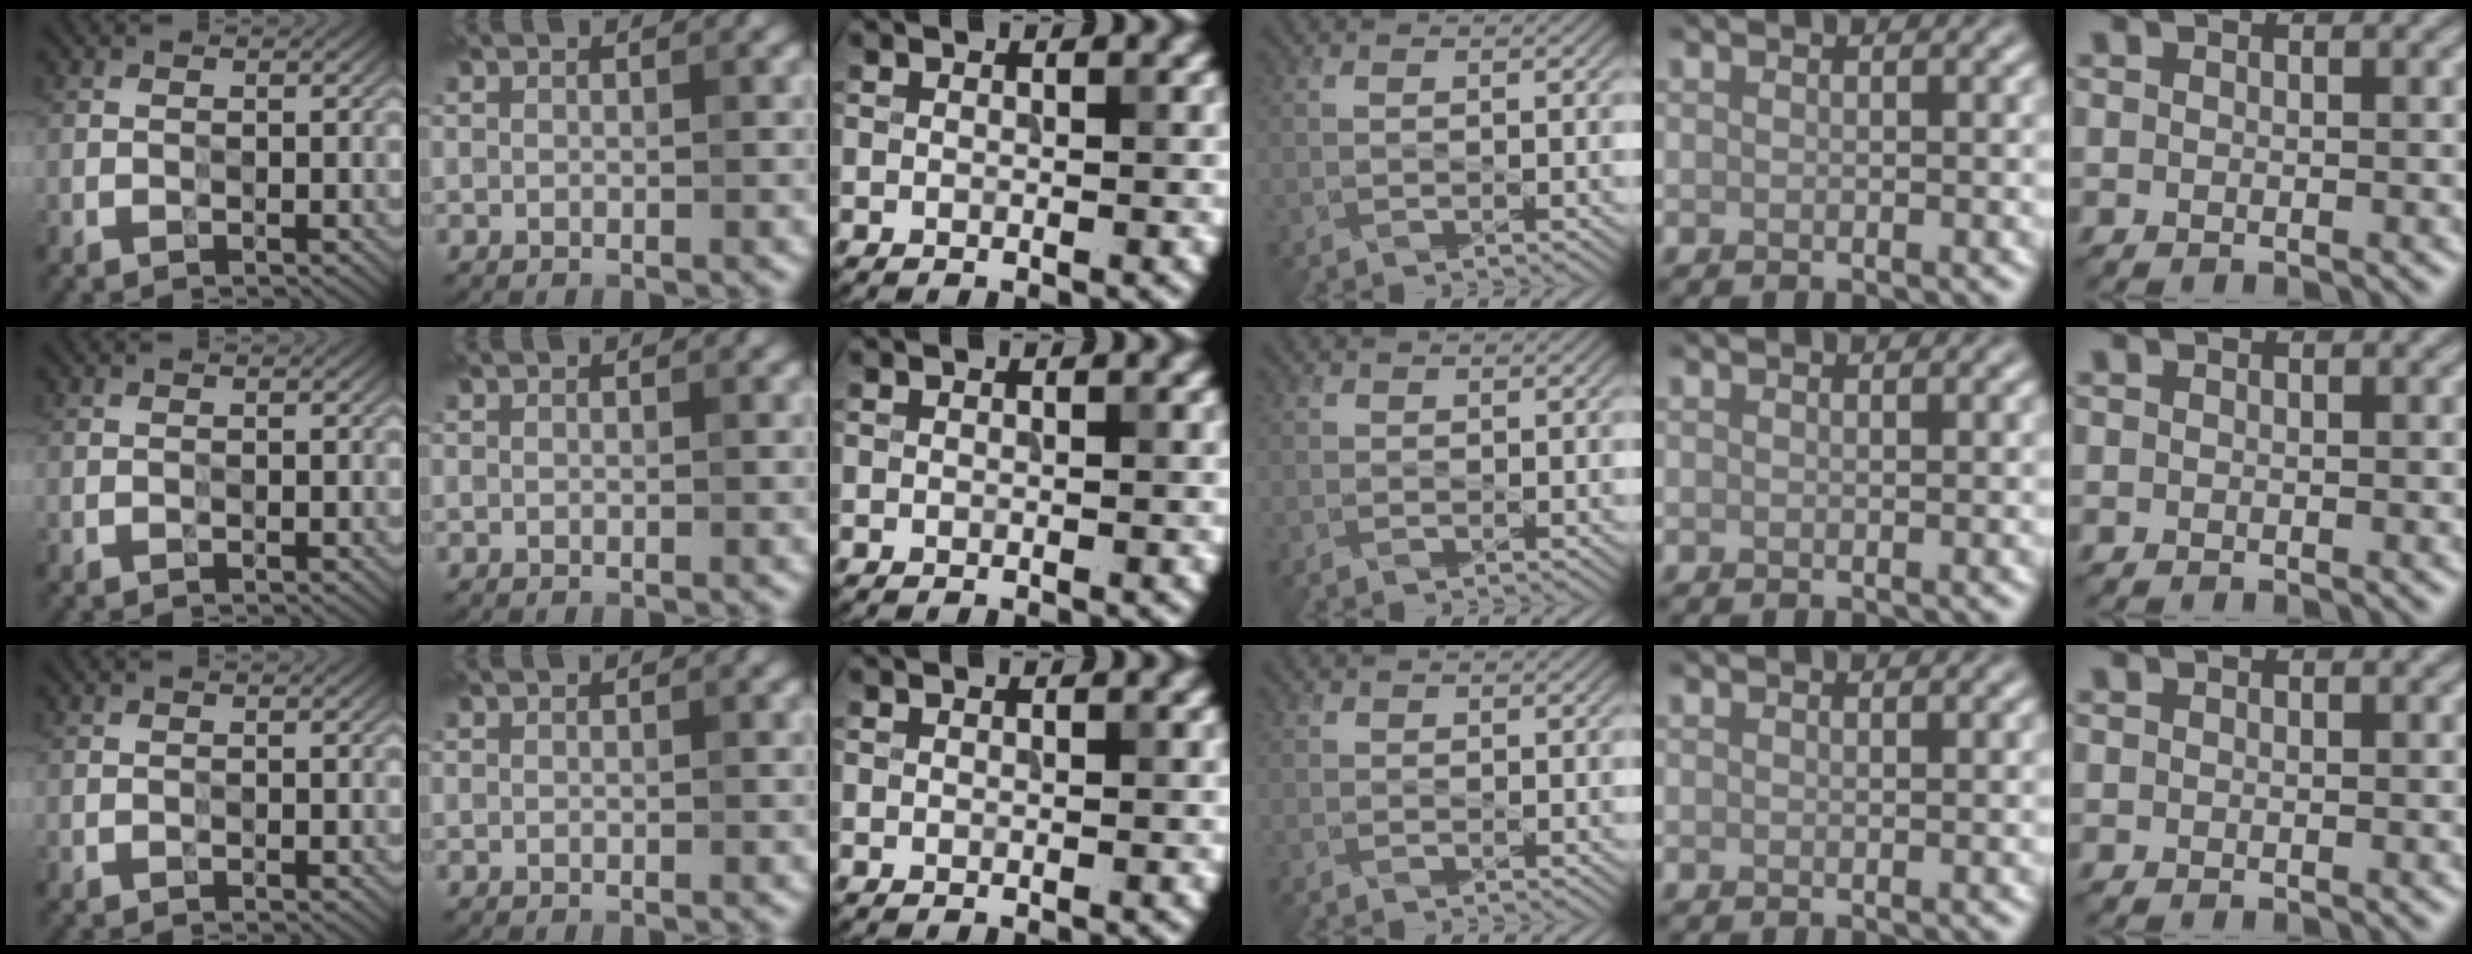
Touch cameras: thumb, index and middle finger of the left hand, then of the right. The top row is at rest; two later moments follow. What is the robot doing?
{"motion": "press", "object": "grip strengthener"}